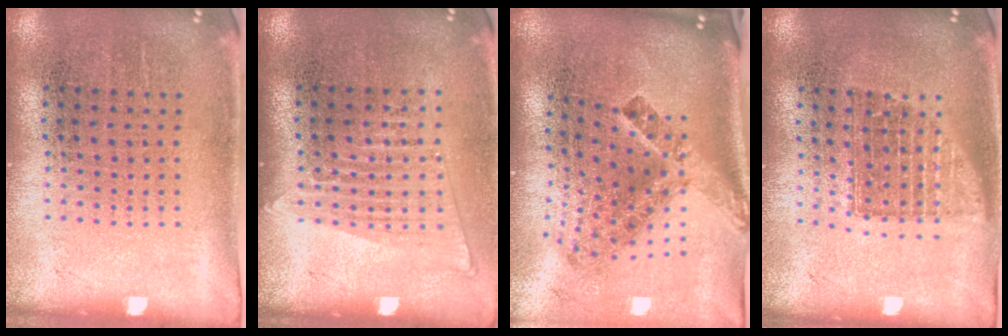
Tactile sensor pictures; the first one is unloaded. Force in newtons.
{"total": 1.4, "press": 1.3, "slide": 0.5}
{"total": 2.9, "press": 1.8, "slide": 2.3}
{"total": 1.5, "press": 1.2, "slide": 0.9}